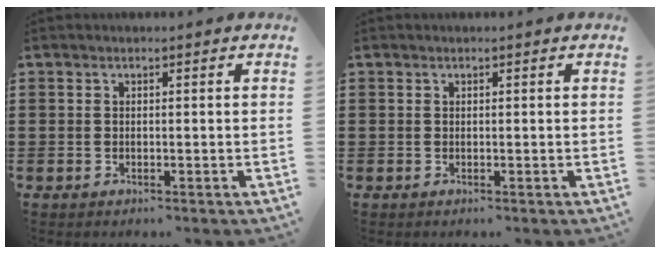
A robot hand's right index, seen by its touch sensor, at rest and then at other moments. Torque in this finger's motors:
{"motor_torque": [1.08, 1.05, -0.01, -0.01]}